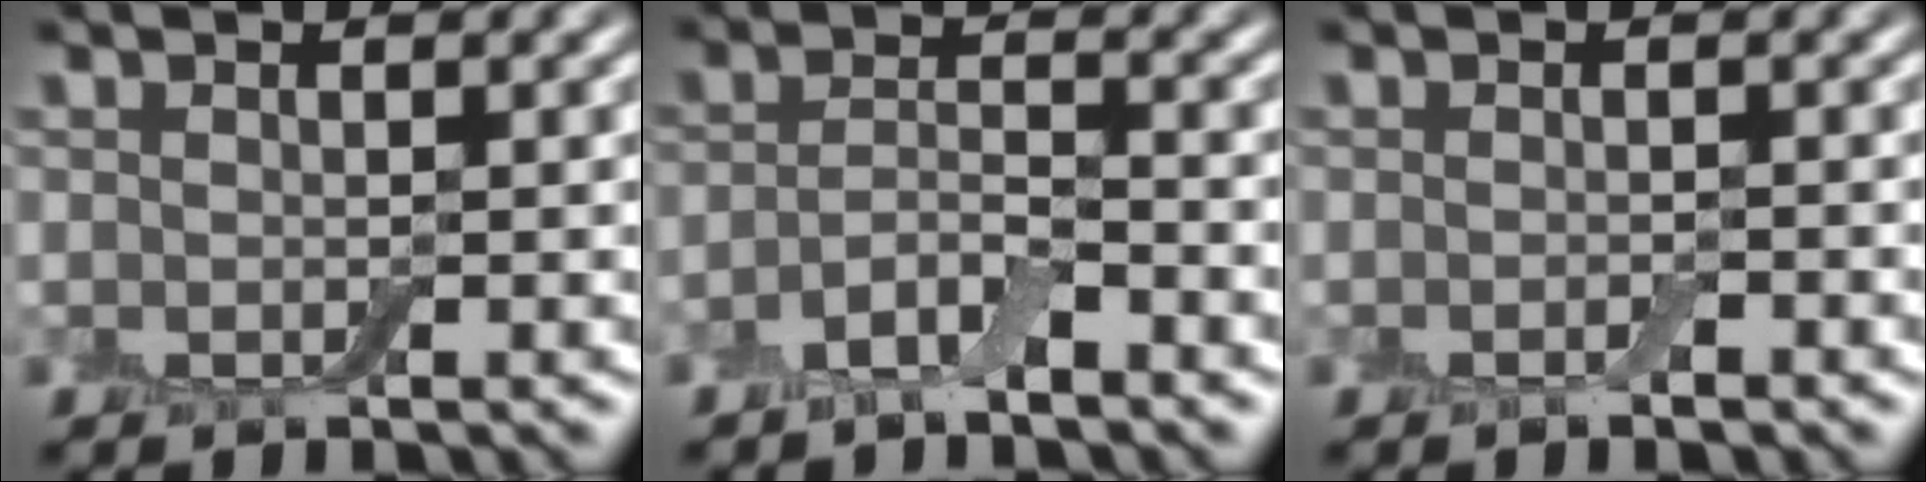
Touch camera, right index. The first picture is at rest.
{"total": 2.8, "force": [-1.8, 0.8, 2.0], "torque": [-0.040, 0.005, -0.042]}
{"total": 0.7, "force": [-0.4, 0.1, 0.5], "torque": [-0.009, -0.001, -0.007]}